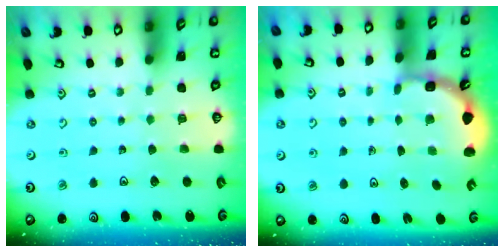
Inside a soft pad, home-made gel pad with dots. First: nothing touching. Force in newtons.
{"total": 2.3, "press": 2.1, "slide": 0.9}